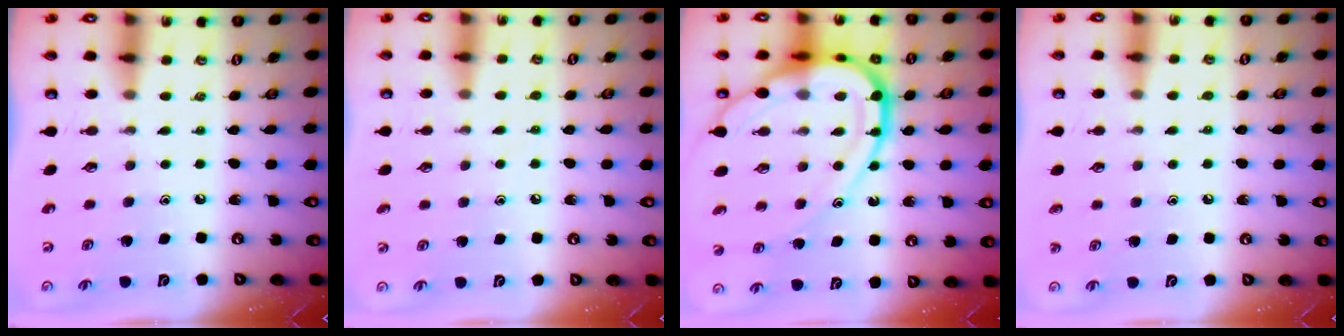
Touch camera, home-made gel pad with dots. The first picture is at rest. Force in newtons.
{"total": 4.4, "press": 4.3, "slide": 0.6}
{"total": 20.5, "press": 20.4, "slide": 2.2}
{"total": 4.6, "press": 4.5, "slide": 0.4}